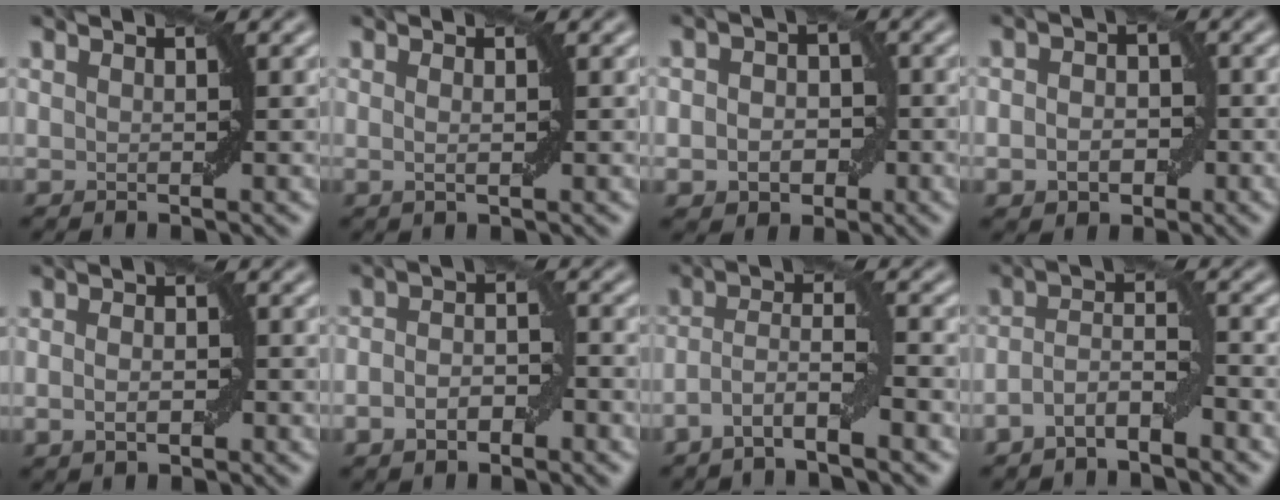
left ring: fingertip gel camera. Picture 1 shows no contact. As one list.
[{"total": 0.9, "force": [0.1, 0.2, 0.9], "torque": [-0.016, 0.001, 0.001]}, {"total": 4.6, "force": [-0.9, 3.8, 2.5], "torque": [-0.006, 0.002, -0.030]}, {"total": 3.5, "force": [-0.8, 2.6, 2.1], "torque": [-0.014, -0.003, -0.019]}, {"total": 2.0, "force": [-0.5, 1.1, 1.6], "torque": [-0.025, 0.000, -0.008]}, {"total": 3.4, "force": [-1.4, 1.7, 2.6], "torque": [-0.044, 0.002, -0.027]}, {"total": 3.8, "force": [-2.3, 0.4, 3.0], "torque": [-0.056, 0.007, -0.053]}, {"total": 3.4, "force": [-2.4, 1.1, 2.1], "torque": [-0.041, 0.011, -0.050]}]